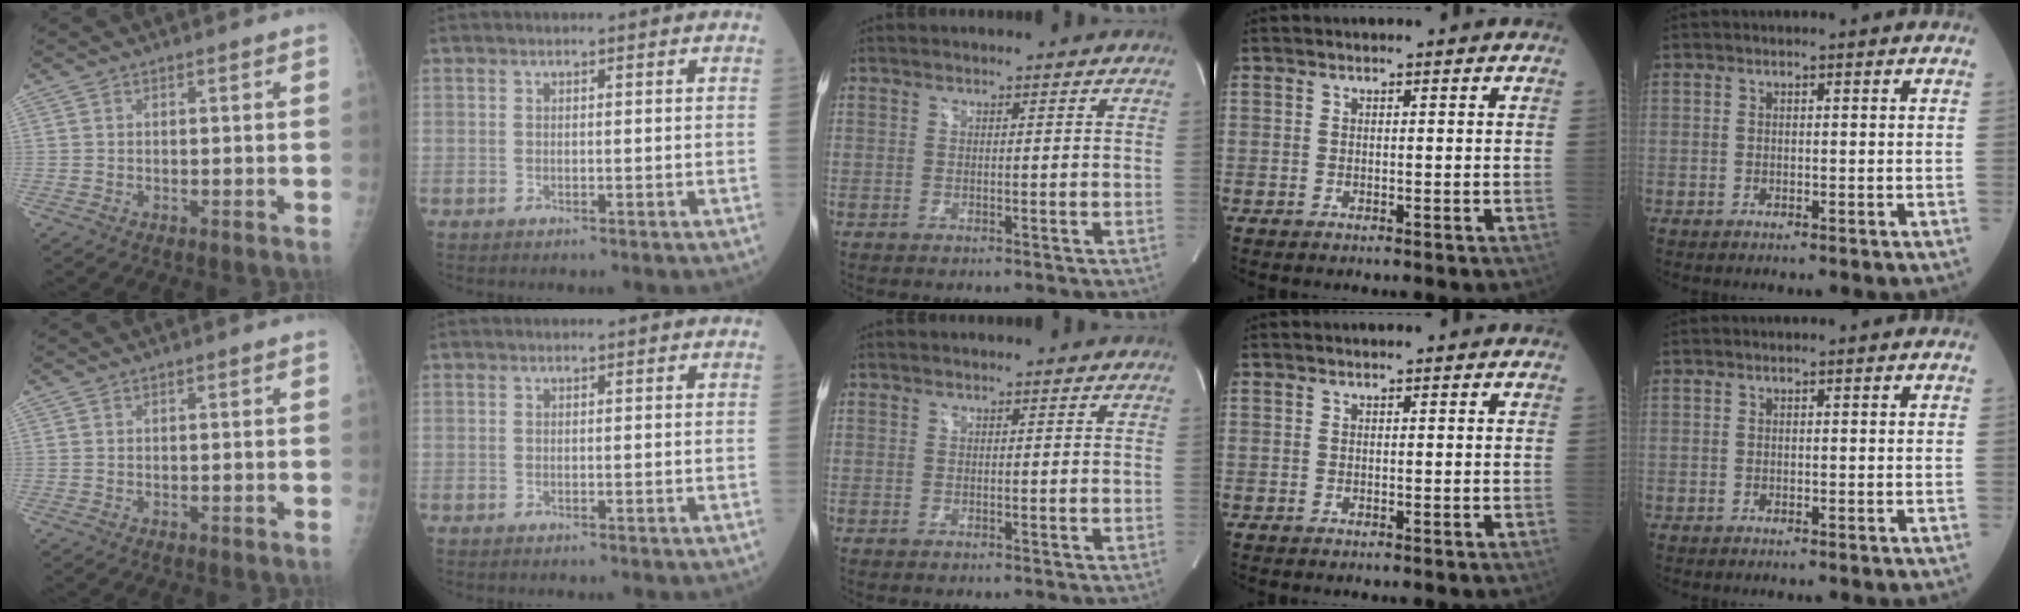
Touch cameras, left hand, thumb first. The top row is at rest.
{}